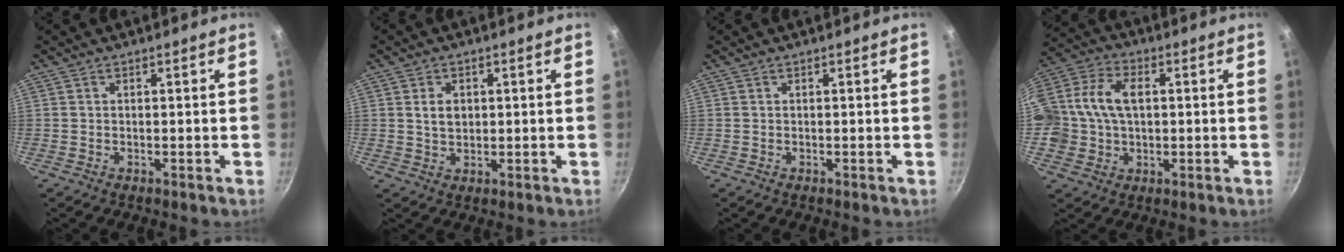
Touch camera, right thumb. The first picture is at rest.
{"total": 3.7, "force": [0.7, 2.7, 2.4], "torque": [-0.031, -0.002, 0.016]}
{"total": 0.0}
{"total": 12.3, "force": [1.1, 9.1, 8.2], "torque": [-0.143, 0.018, 0.008]}